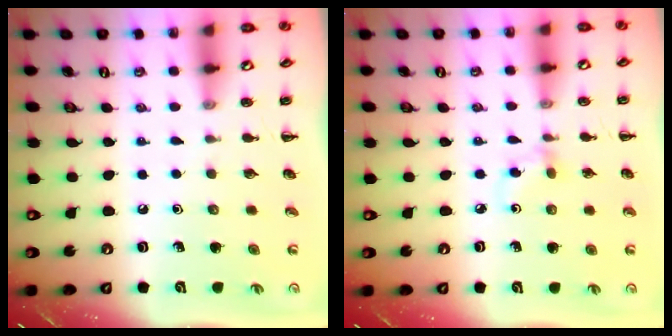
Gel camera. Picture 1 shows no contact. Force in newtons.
{"total": 3.5, "press": 3.3, "slide": 1.2}